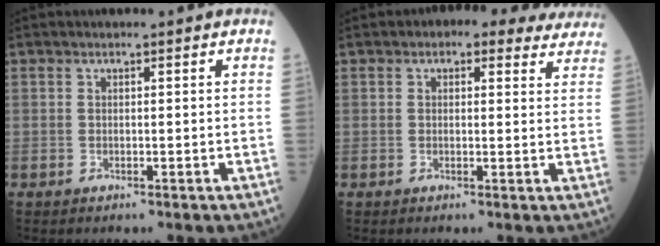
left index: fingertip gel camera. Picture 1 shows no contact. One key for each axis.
{"total": 8.5, "fx": 7.1, "fy": 3.7, "fz": 2.9, "tx": -0.012, "ty": 0.019, "tz": 0.066}